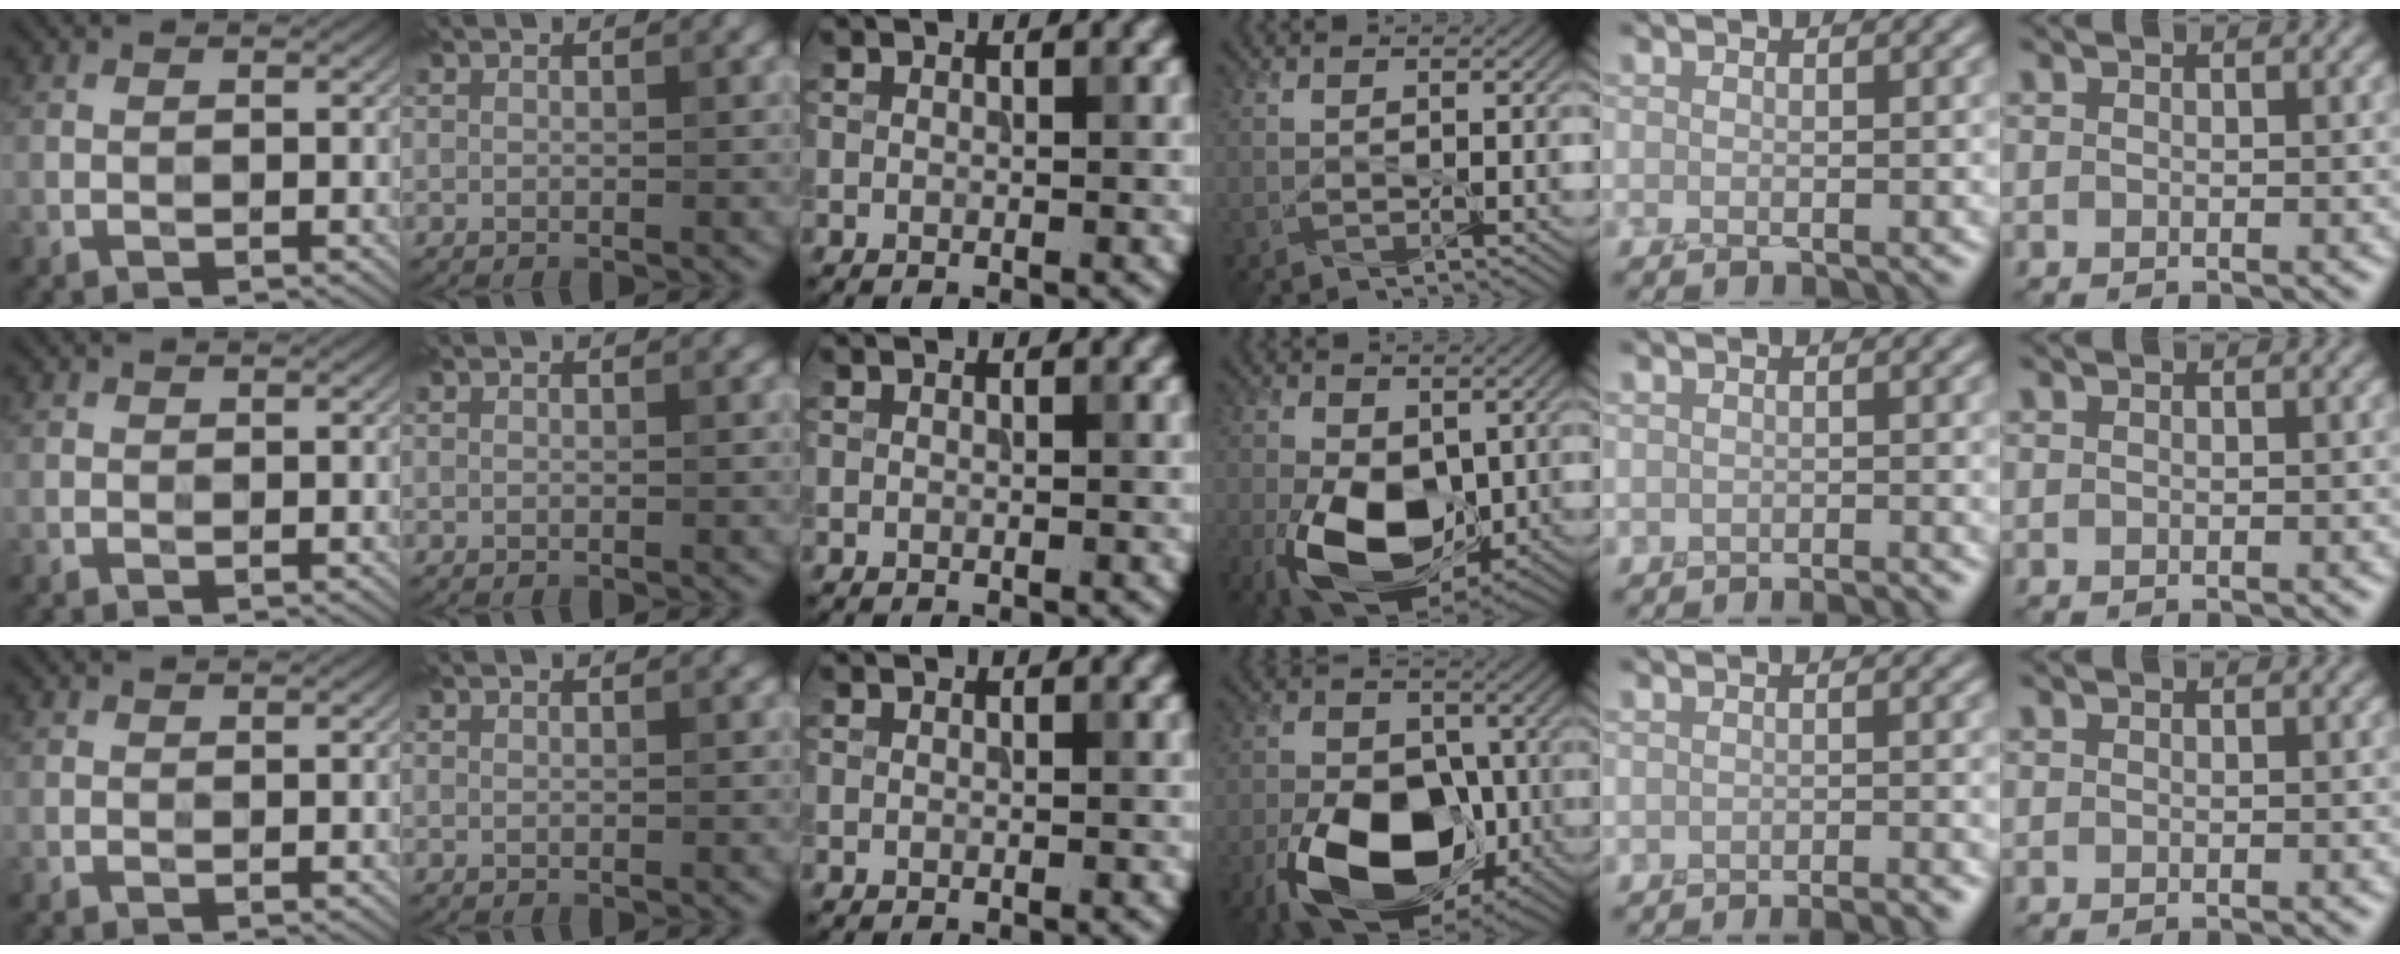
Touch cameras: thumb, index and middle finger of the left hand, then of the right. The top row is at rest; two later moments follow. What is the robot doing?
{"motion": "peel", "object": "bandage"}